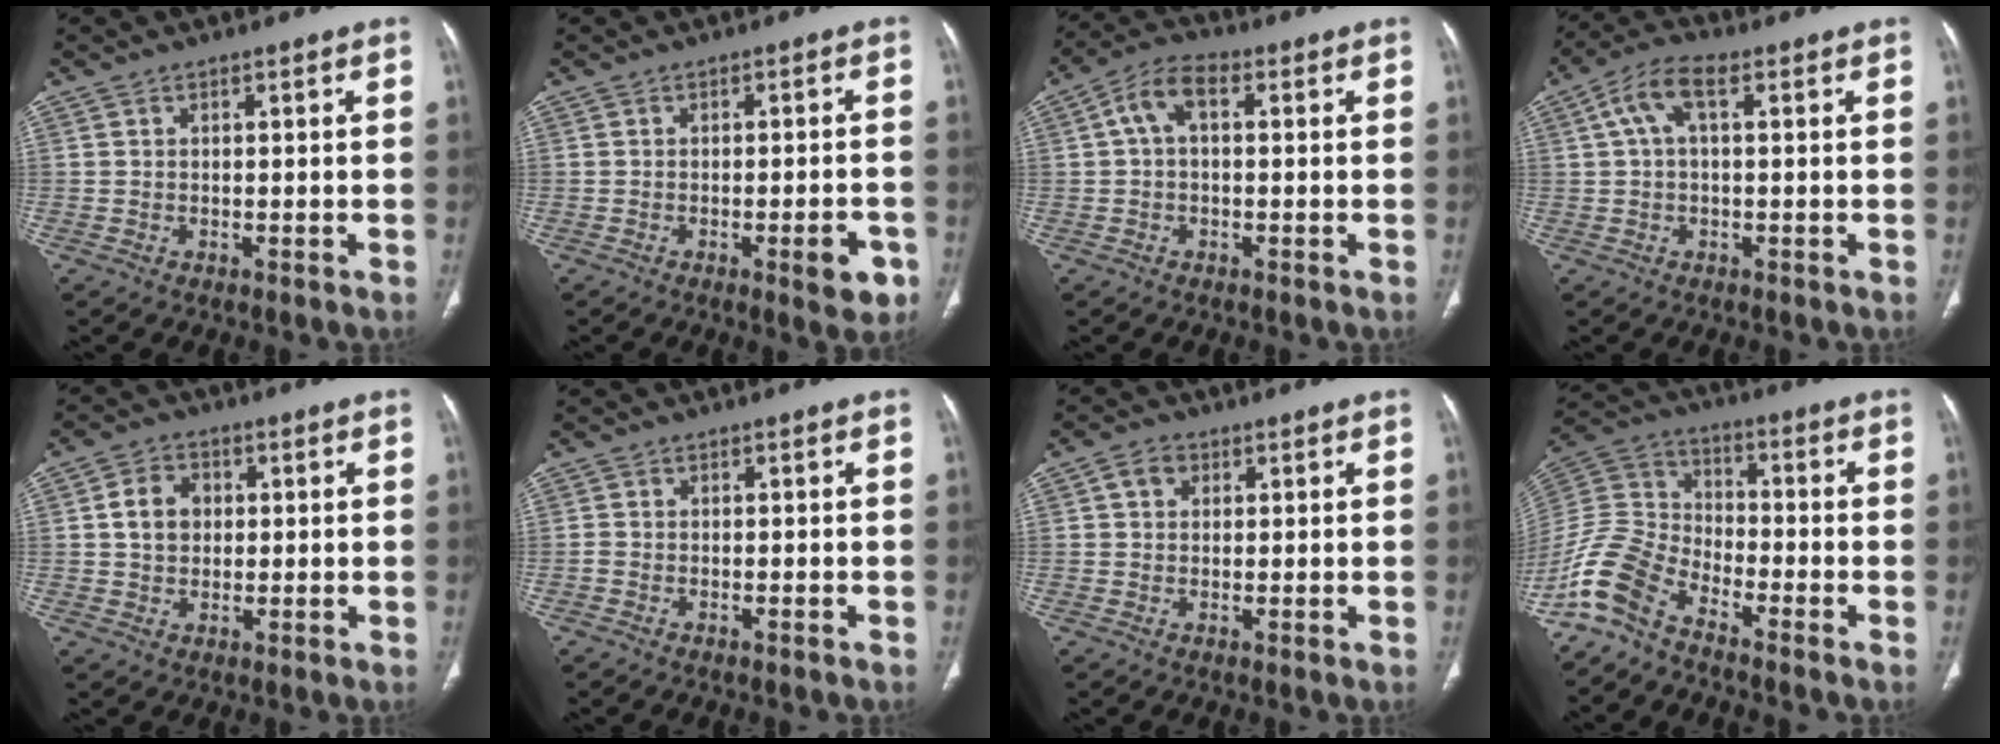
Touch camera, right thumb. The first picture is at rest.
{"total": 5.7, "force": [-2.6, 1.8, 4.8], "torque": [-0.045, 0.007, -0.028]}
{"total": 6.3, "force": [0.9, 3.6, 5.1], "torque": [-0.088, 0.022, 0.007]}
{"total": 6.5, "force": [1.7, 2.8, 5.7], "torque": [-0.120, 0.025, 0.026]}
{"total": 6.1, "force": [0.9, 4.9, 3.6], "torque": [-0.046, 0.005, 0.011]}
{"total": 1.1, "force": [-0.8, 0.4, 0.6], "torque": [-0.014, 0.006, -0.014]}
{"total": 3.2, "force": [1.1, 2.6, 1.7], "torque": [-0.018, 0.004, 0.019]}
{"total": 10.7, "force": [-8.3, 4.7, 4.9], "torque": [-0.114, 0.063, -0.178]}